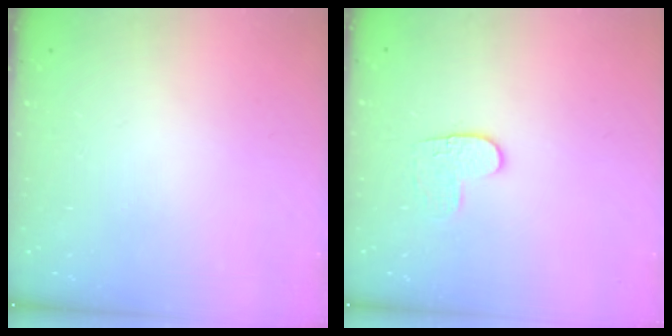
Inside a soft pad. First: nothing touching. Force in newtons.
{"total": 5.8, "press": 5.8, "slide": 0.6}